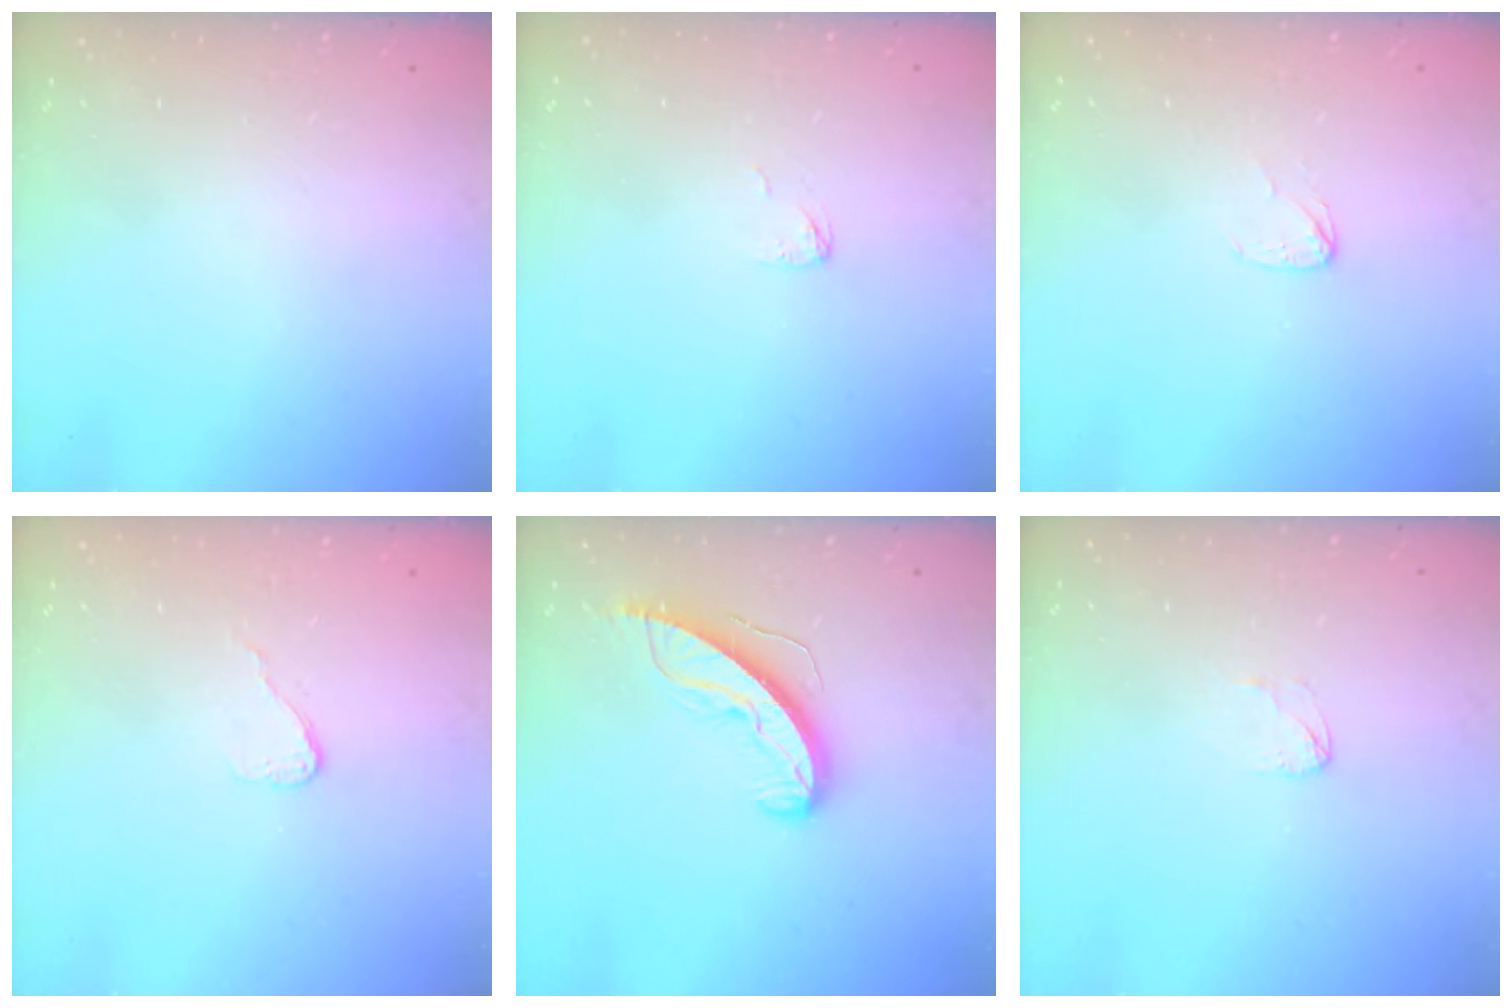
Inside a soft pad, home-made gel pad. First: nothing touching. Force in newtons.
{"total": 2.8, "press": 2.7, "slide": 0.2}
{"total": 3.5, "press": 3.5, "slide": 0.2}
{"total": 4.4, "press": 4.4, "slide": 0.3}
{"total": 9.8, "press": 9.8, "slide": 0.6}
{"total": 2.5, "press": 2.5, "slide": 0.1}